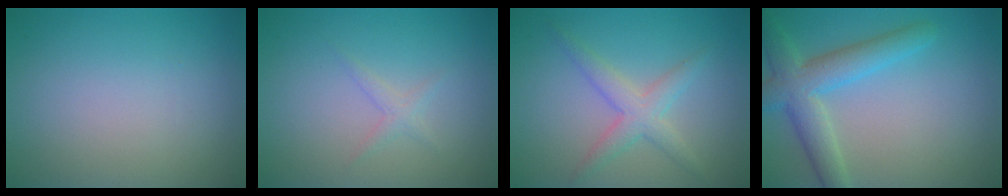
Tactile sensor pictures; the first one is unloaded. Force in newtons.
{"total": 1.1, "press": 1.1, "slide": 0.1}
{"total": 2.9, "press": 2.9, "slide": 0.1}
{"total": 5.0, "press": 5.0, "slide": 0.2}